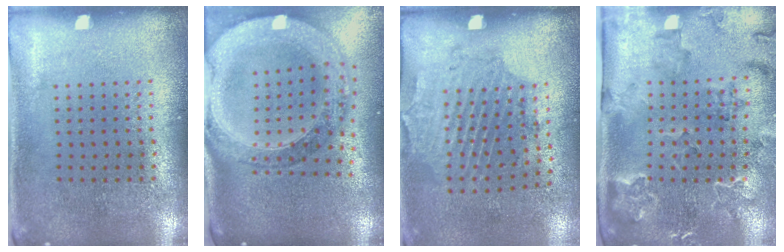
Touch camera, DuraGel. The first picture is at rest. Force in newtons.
{"total": 2.8, "press": 2.4, "slide": 1.4}
{"total": 1.8, "press": 1.2, "slide": 1.4}
{"total": 2.3, "press": 2.2, "slide": 0.5}